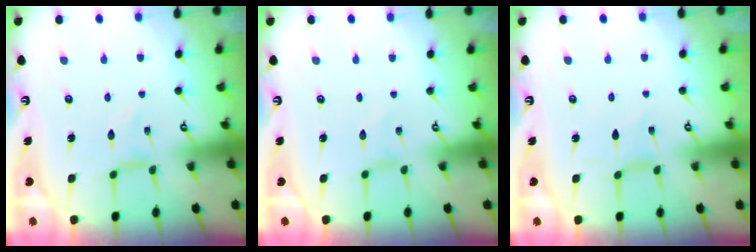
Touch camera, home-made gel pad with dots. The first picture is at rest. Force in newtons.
{"total": 0.0}
{"total": 0.0}